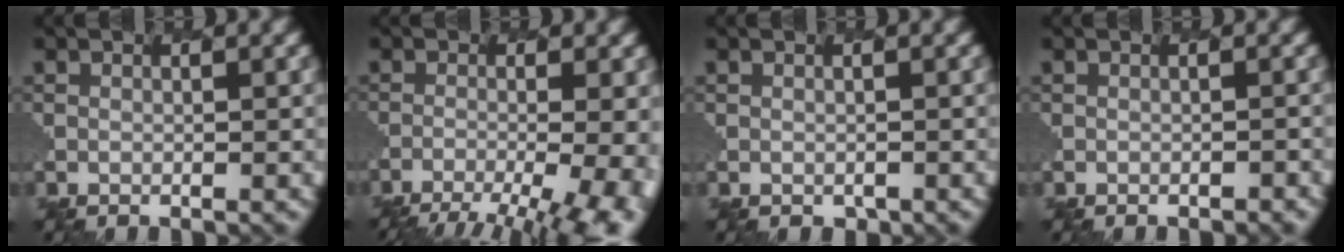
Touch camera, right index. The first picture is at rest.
{"total": 10.6, "force": [-7.2, 3.6, 6.9], "torque": [-0.094, -0.023, -0.073]}
{"total": 0.7, "force": [-0.4, -0.1, -0.6], "torque": [0.000, -0.001, 0.007]}
{"total": 0.9, "force": [-0.7, 0.3, 0.5], "torque": [0.000, 0.007, -0.004]}